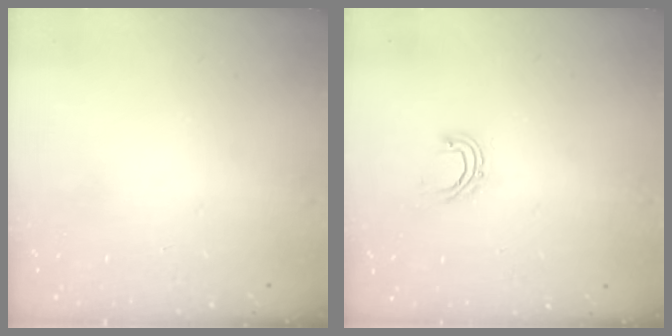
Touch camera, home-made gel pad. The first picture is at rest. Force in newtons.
{"total": 5.0, "press": 4.9, "slide": 1.0}